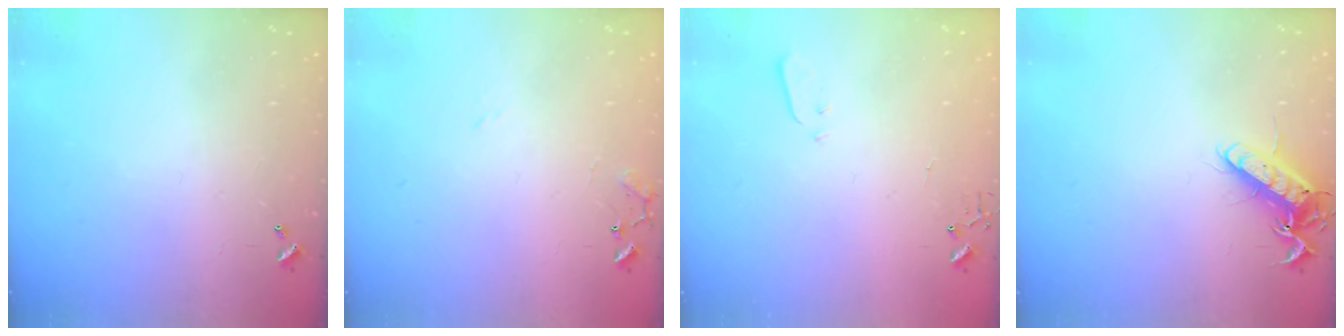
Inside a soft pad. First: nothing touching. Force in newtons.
{"total": 9.5, "press": 9.5, "slide": 0.7}
{"total": 3.2, "press": 3.1, "slide": 0.7}
{"total": 13.2, "press": 13.2, "slide": 1.3}